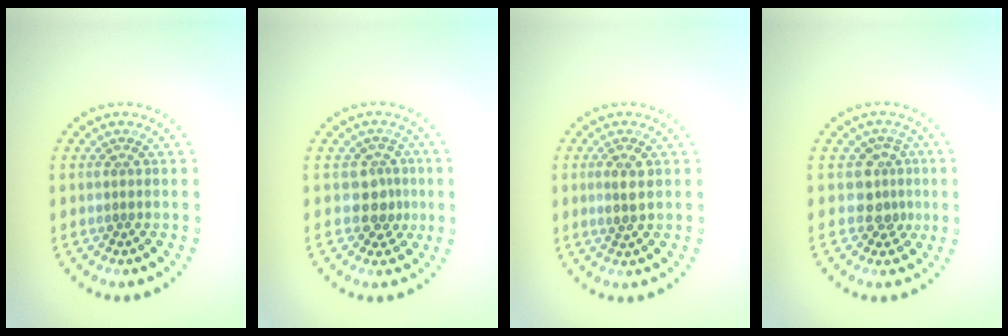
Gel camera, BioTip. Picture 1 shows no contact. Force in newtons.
{"total": 2.5, "press": 2.0, "slide": 1.4}
{"total": 1.7, "press": 1.6, "slide": 0.5}
{"total": 2.7, "press": 2.0, "slide": 1.8}